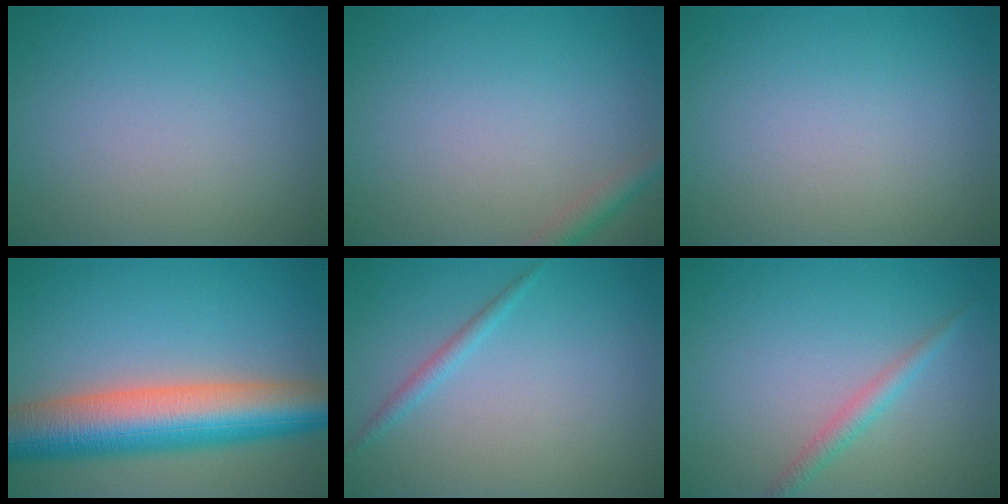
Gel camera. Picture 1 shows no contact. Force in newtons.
{"total": 1.6, "press": 1.6, "slide": 0.1}
{"total": 0.0}
{"total": 11.0, "press": 11.0, "slide": 0.3}
{"total": 1.3, "press": 1.3, "slide": 0.0}
{"total": 1.7, "press": 1.7, "slide": 0.0}